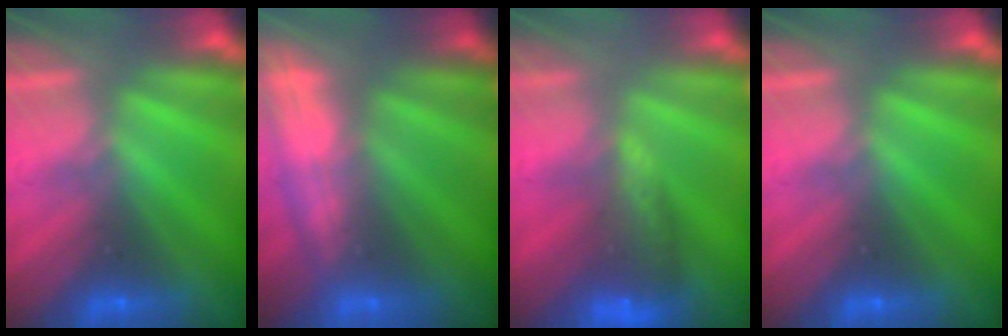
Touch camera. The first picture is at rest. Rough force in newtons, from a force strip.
{"total": 2.6}
{"total": 8.2}
{"total": 0.0}